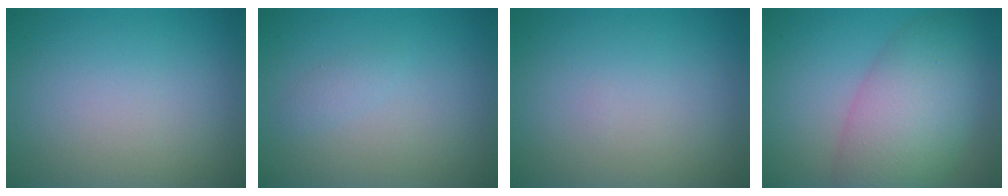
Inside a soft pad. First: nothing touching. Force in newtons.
{"total": 0.8, "press": 0.8, "slide": 0.0}
{"total": 0.0}
{"total": 7.8, "press": 7.8, "slide": 0.3}